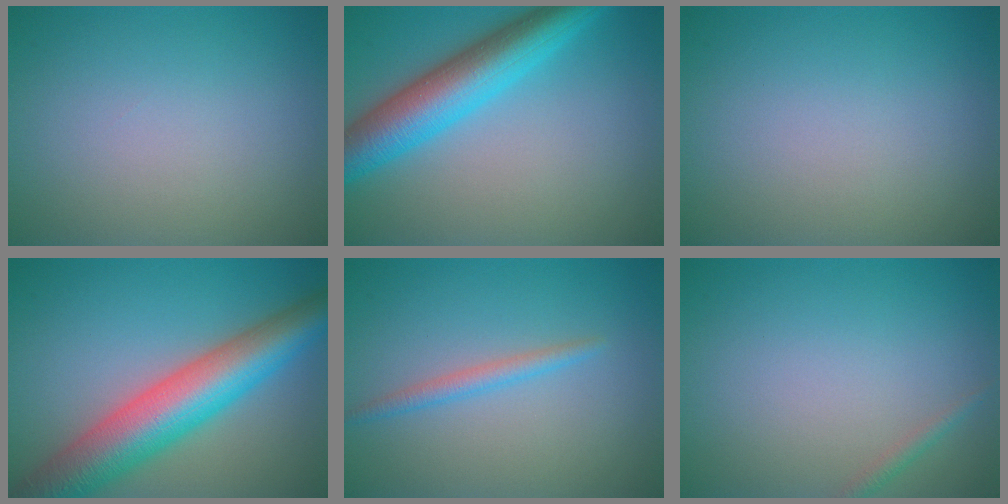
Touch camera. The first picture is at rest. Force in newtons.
{"total": 7.7, "press": 7.7, "slide": 0.1}
{"total": 0.0}
{"total": 9.9, "press": 9.9, "slide": 0.4}
{"total": 1.6, "press": 1.6, "slide": 0.0}
{"total": 0.9, "press": 0.9, "slide": 0.0}